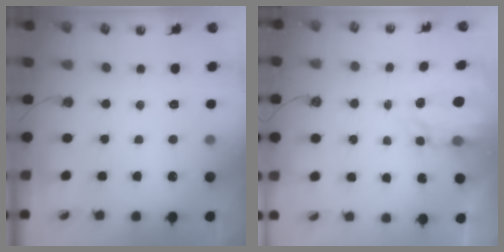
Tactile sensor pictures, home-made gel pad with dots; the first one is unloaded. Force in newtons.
{"total": 4.0, "press": 4.0, "slide": 0.1}